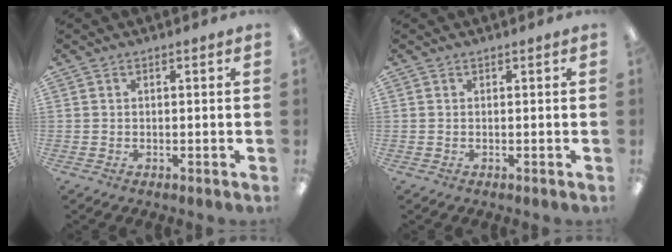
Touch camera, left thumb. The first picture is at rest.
{"total": 0.0}